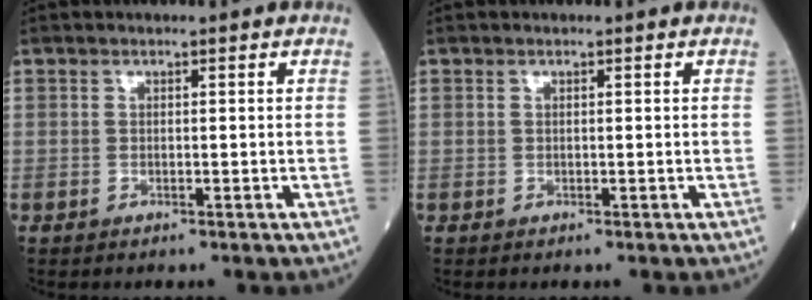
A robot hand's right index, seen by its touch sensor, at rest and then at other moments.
{"total": 0.0}